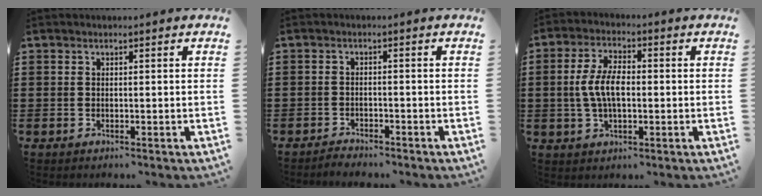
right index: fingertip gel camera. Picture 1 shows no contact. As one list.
[{"total": 1.7, "force": [-1.7, 0.2, -0.1], "torque": [-0.005, 0.004, -0.038]}, {"total": 6.7, "force": [-0.3, 3.3, 5.8], "torque": [-0.136, 0.000, -0.014]}]